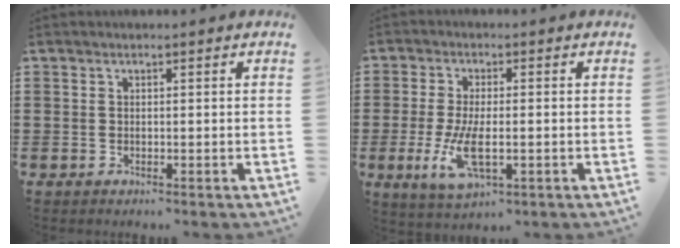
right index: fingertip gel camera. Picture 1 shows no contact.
{"total": 7.3, "force": [-1.5, 3.0, 6.5], "torque": [-0.143, -0.012, -0.029]}